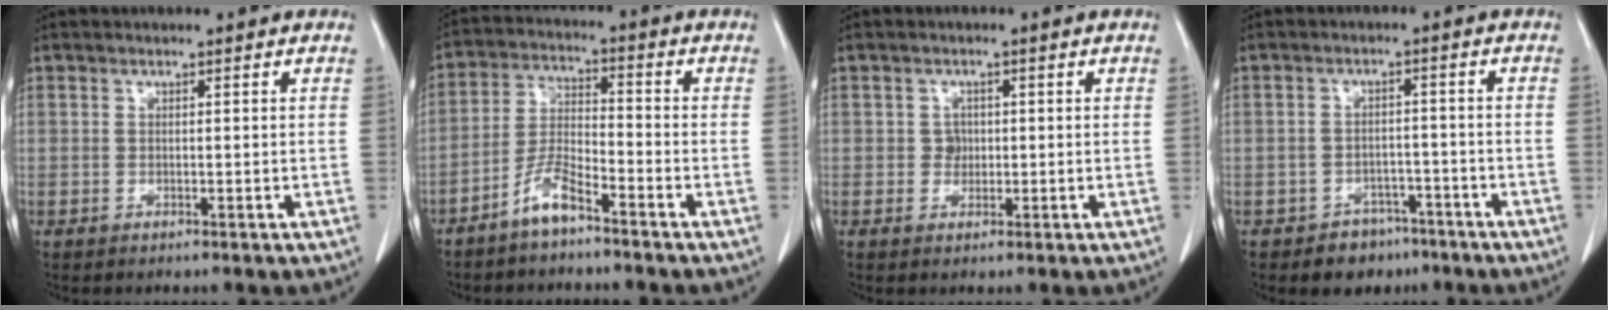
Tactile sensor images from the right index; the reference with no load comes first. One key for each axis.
{"total": 6.0, "fx": -4.5, "fy": 1.1, "fz": 3.8, "tx": -0.086, "ty": -0.001, "tz": -0.093}
{"total": 1.7, "fx": 0.0, "fy": 1.5, "fz": 0.6, "tx": -0.007, "ty": 0.003, "tz": 0.000}
{"total": 4.8, "fx": -3.4, "fy": 3.3, "fz": 0.9, "tx": -0.010, "ty": 0.011, "tz": -0.045}